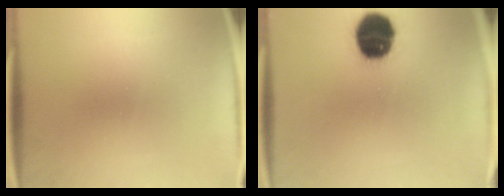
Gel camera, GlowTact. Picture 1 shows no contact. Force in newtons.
{"total": 15.5}